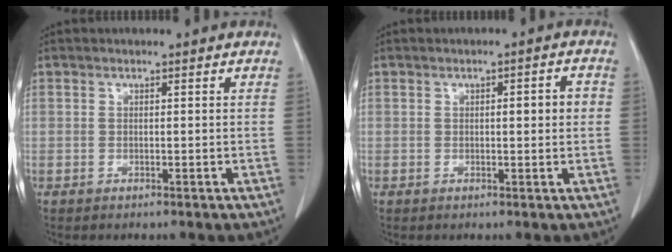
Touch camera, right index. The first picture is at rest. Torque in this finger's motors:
{"motor_torque": [0.17, -0.02, 0.04, 0.02]}